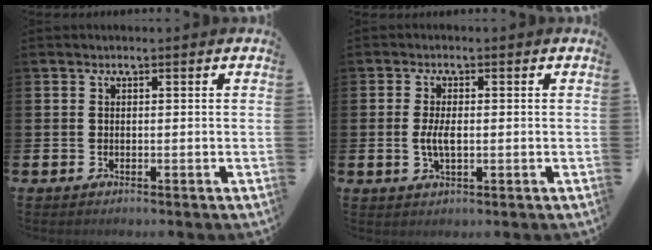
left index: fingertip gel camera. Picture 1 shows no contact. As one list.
[{"total": 3.3, "force": [-0.2, 1.4, 3.0], "torque": [-0.059, -0.001, -0.007]}]